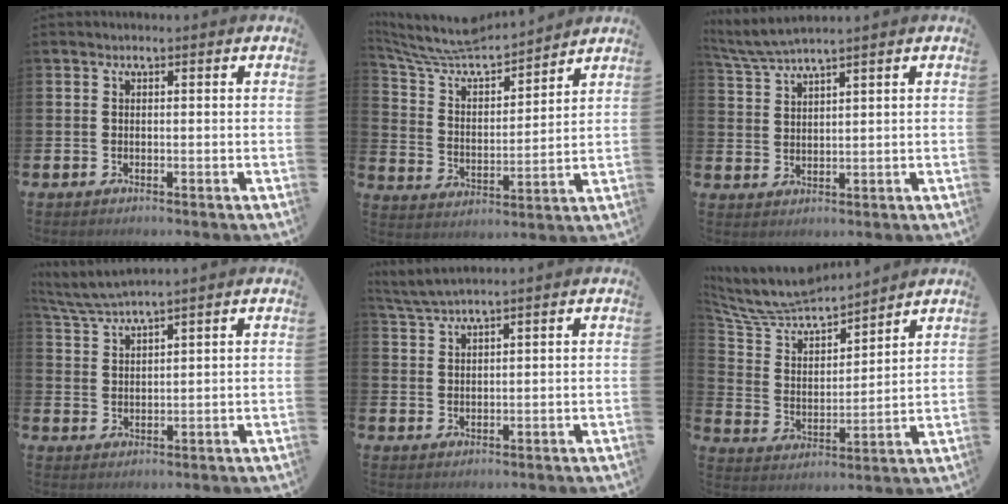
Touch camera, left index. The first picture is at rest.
{"total": 8.0, "force": [7.5, 1.6, 2.0], "torque": [-0.081, -0.057, 0.131]}
{"total": 3.6, "force": [3.4, -0.5, 1.0], "torque": [-0.036, -0.011, 0.062]}
{"total": 3.5, "force": [3.4, -0.5, 0.8], "torque": [-0.033, -0.014, 0.061]}
{"total": 2.5, "force": [2.5, -0.3, 0.5], "torque": [-0.022, -0.003, 0.048]}
{"total": 8.0, "force": [7.6, 1.8, 1.9], "torque": [-0.082, -0.058, 0.132]}